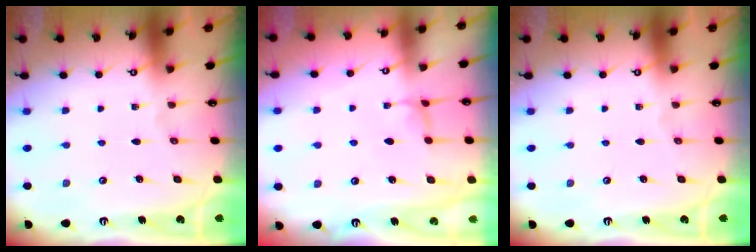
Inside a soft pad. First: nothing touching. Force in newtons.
{"total": 2.3, "press": 2.3, "slide": 0.3}
{"total": 0.0}